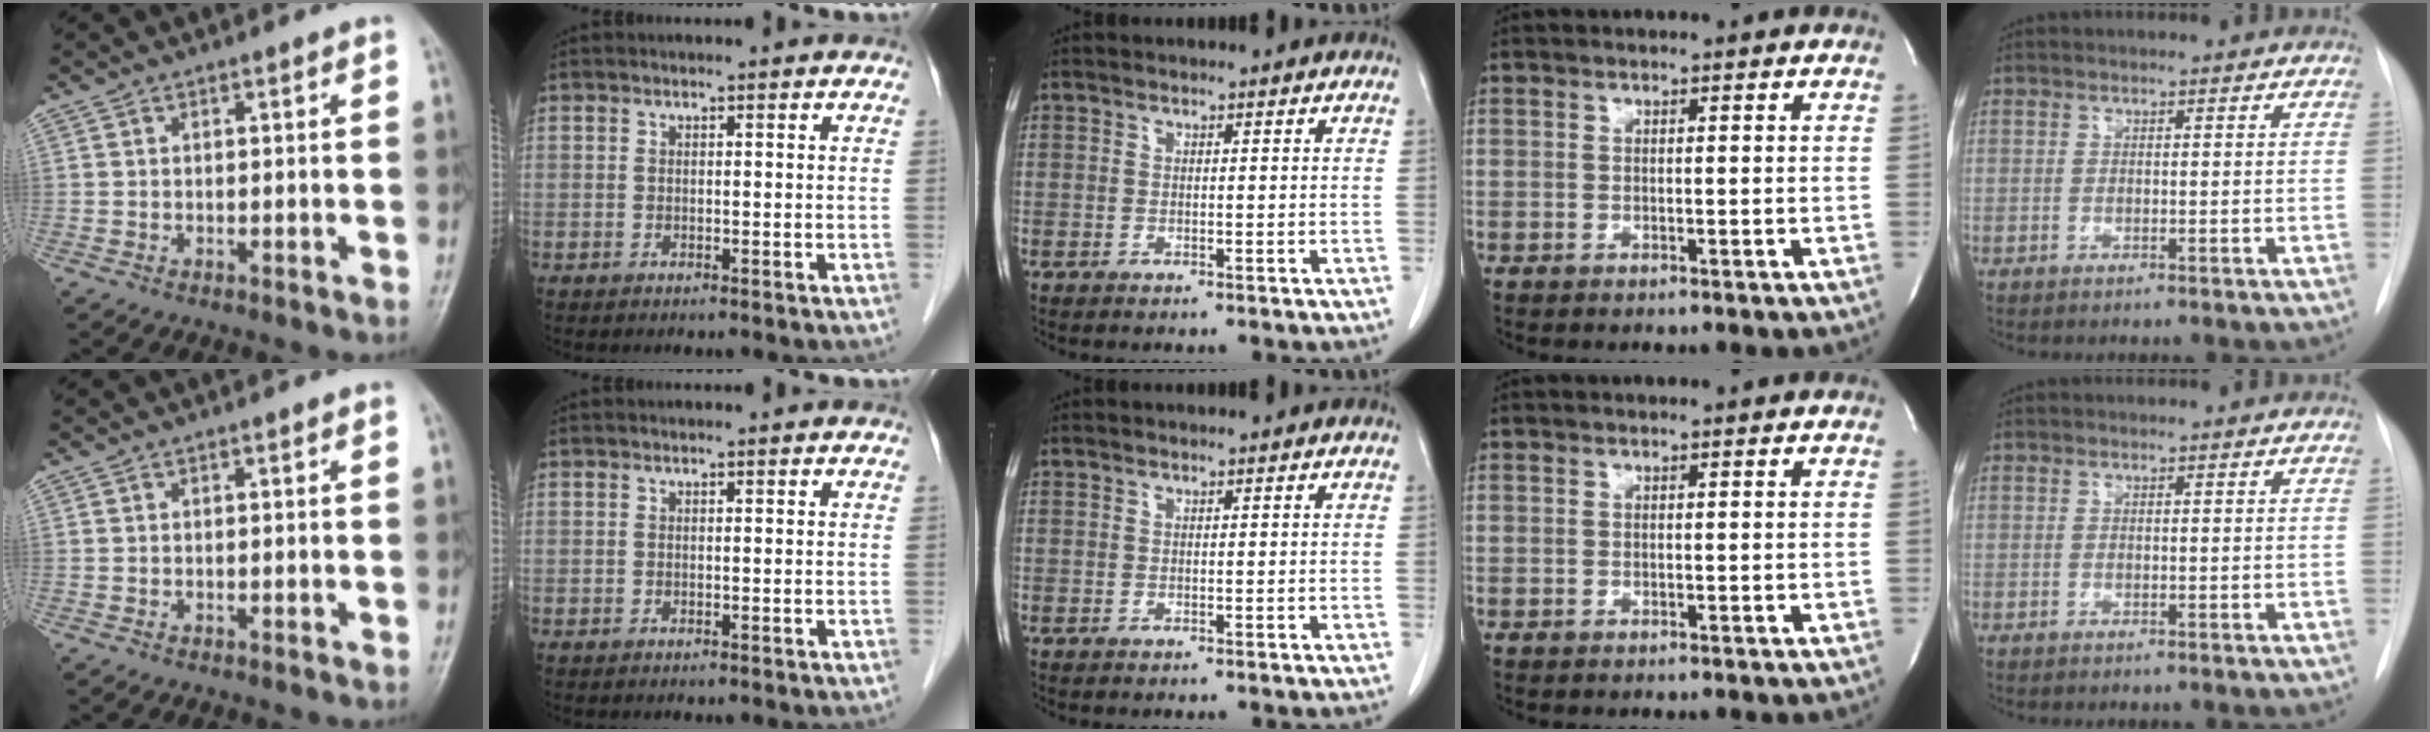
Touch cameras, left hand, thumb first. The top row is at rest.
{}